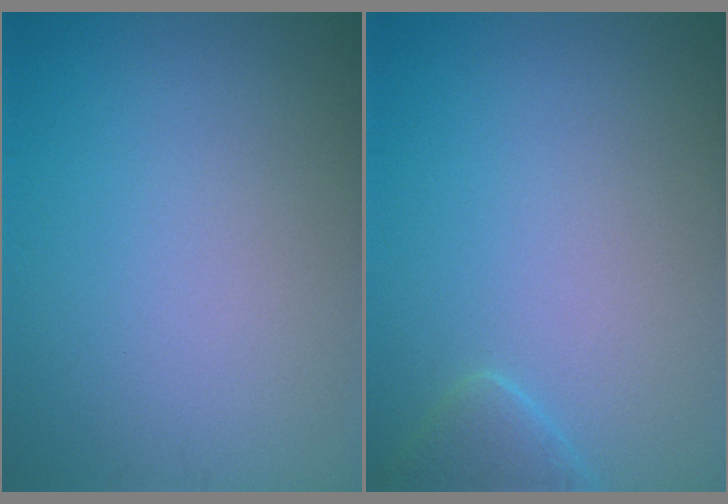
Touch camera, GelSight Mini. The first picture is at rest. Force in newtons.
{"total": 1.9, "press": 1.9, "slide": 0.2}